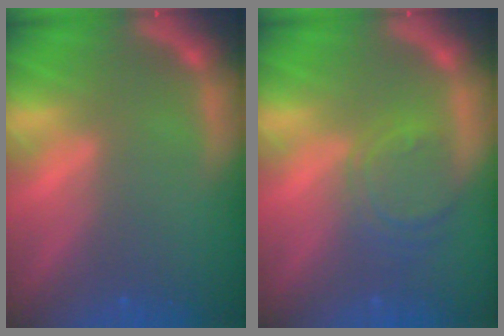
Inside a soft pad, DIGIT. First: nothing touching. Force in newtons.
{"total": 4.0}